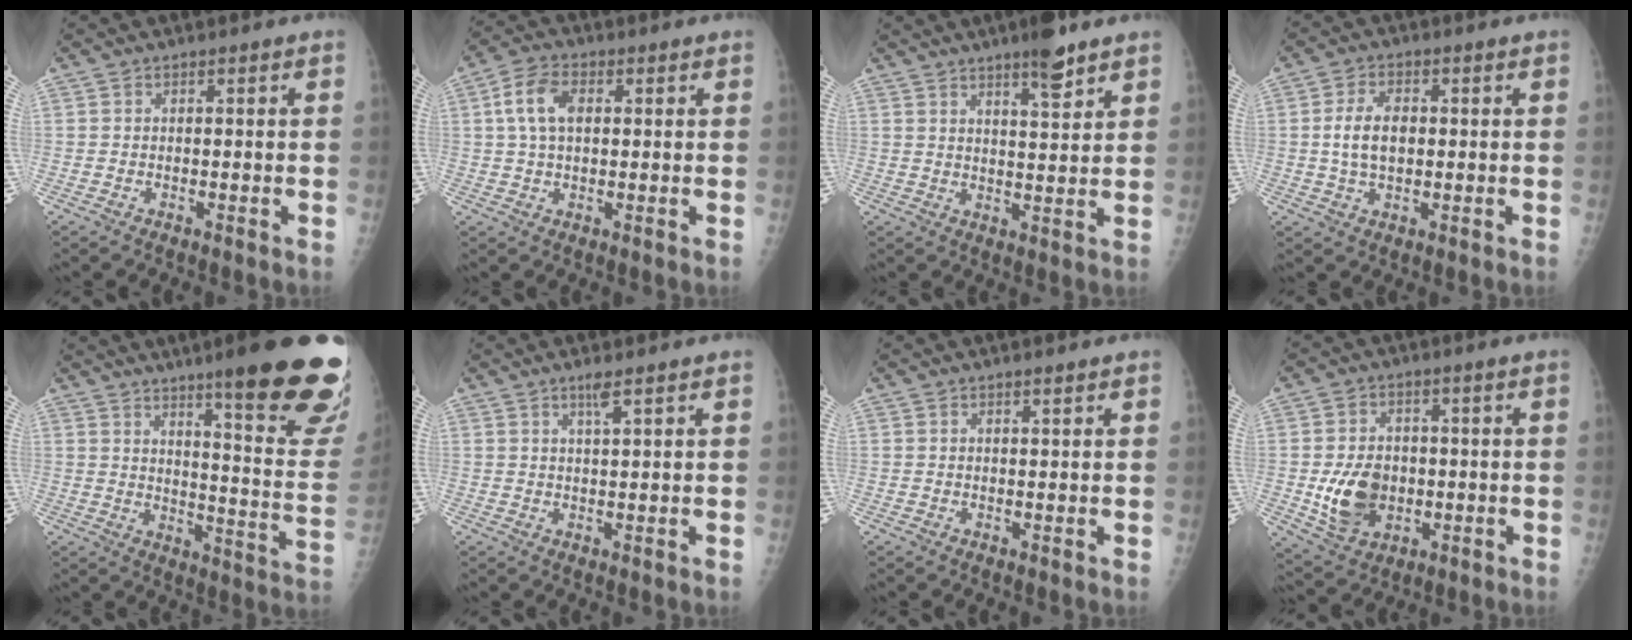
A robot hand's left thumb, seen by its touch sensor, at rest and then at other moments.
{"total": 7.4, "force": [1.5, 4.5, 5.7], "torque": [-0.109, 0.011, 0.025]}
{"total": 6.9, "force": [4.8, 1.3, 4.7], "torque": [-0.061, -0.029, 0.073]}
{"total": 6.5, "force": [0.3, 4.0, 5.2], "torque": [-0.096, 0.005, 0.006]}
{"total": 25.3, "force": [16.8, 3.3, 18.6], "torque": [-0.205, -0.095, 0.224]}
{"total": 2.2, "force": [1.4, -0.1, 1.8], "torque": [-0.036, -0.006, 0.028]}
{"total": 0.7, "force": [0.6, 0.0, 0.5], "torque": [-0.005, -0.003, 0.010]}
{"total": 9.8, "force": [-1.4, 7.4, 6.3], "torque": [-0.084, -0.002, -0.012]}